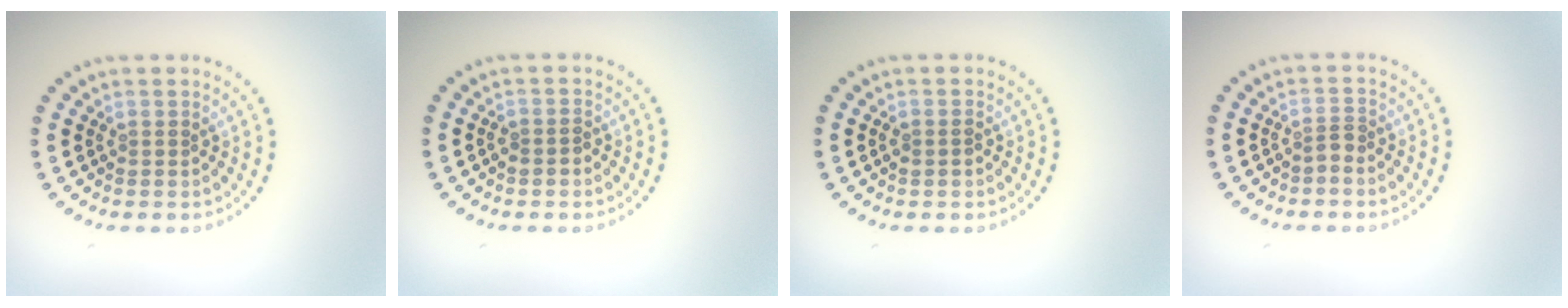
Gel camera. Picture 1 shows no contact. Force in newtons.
{"total": 1.0, "press": 0.9, "slide": 0.5}
{"total": 0.8, "press": 0.7, "slide": 0.2}
{"total": 1.1, "press": 0.7, "slide": 0.8}